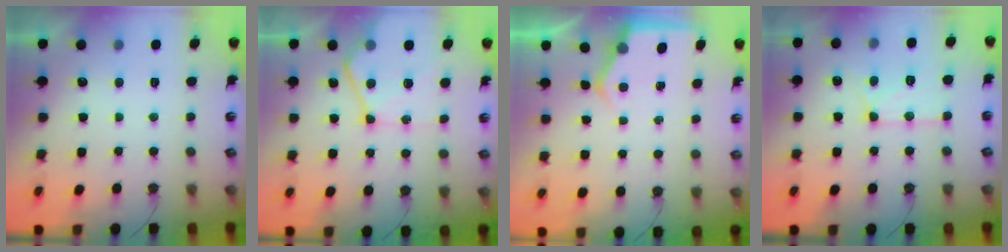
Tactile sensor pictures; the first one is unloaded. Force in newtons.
{"total": 15.7, "press": 15.6, "slide": 1.6}
{"total": 4.6, "press": 4.6, "slide": 0.6}
{"total": 13.2, "press": 13.1, "slide": 1.3}